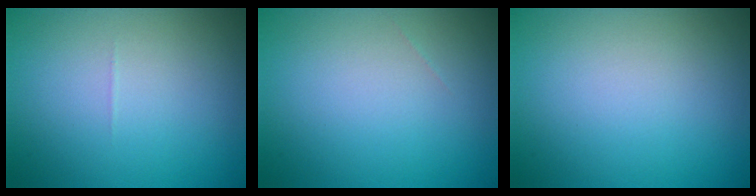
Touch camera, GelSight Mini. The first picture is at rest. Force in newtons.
{"total": 0.0}
{"total": 0.0}